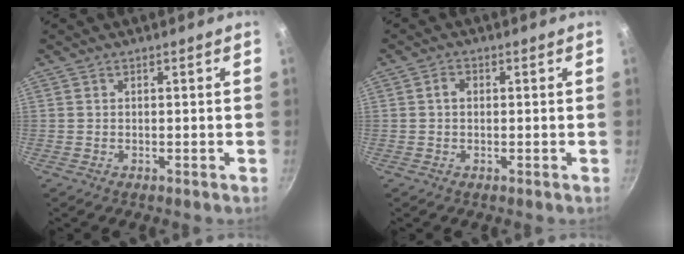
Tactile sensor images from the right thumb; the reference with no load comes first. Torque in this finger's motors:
{"motor_torque": [0.08, 1.10, 0.56, -0.36, -0.02]}